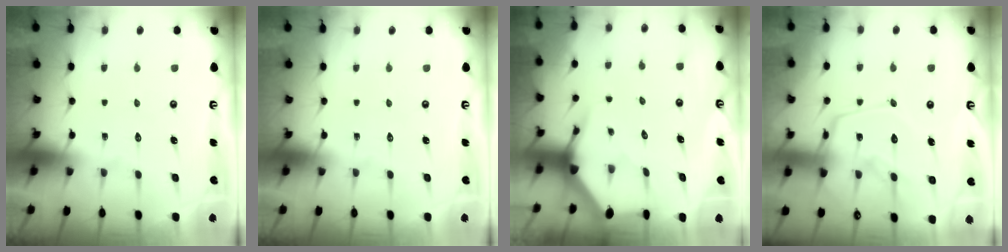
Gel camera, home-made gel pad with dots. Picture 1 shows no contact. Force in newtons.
{"total": 0.0}
{"total": 3.8, "press": 3.8, "slide": 0.5}
{"total": 14.2, "press": 14.1, "slide": 1.4}